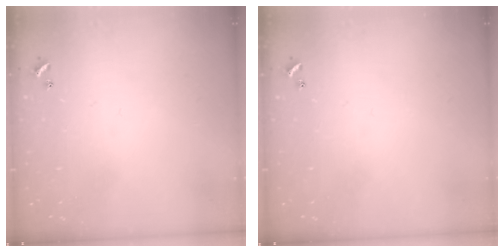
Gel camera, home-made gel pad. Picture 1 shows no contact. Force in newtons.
{"total": 0.0}